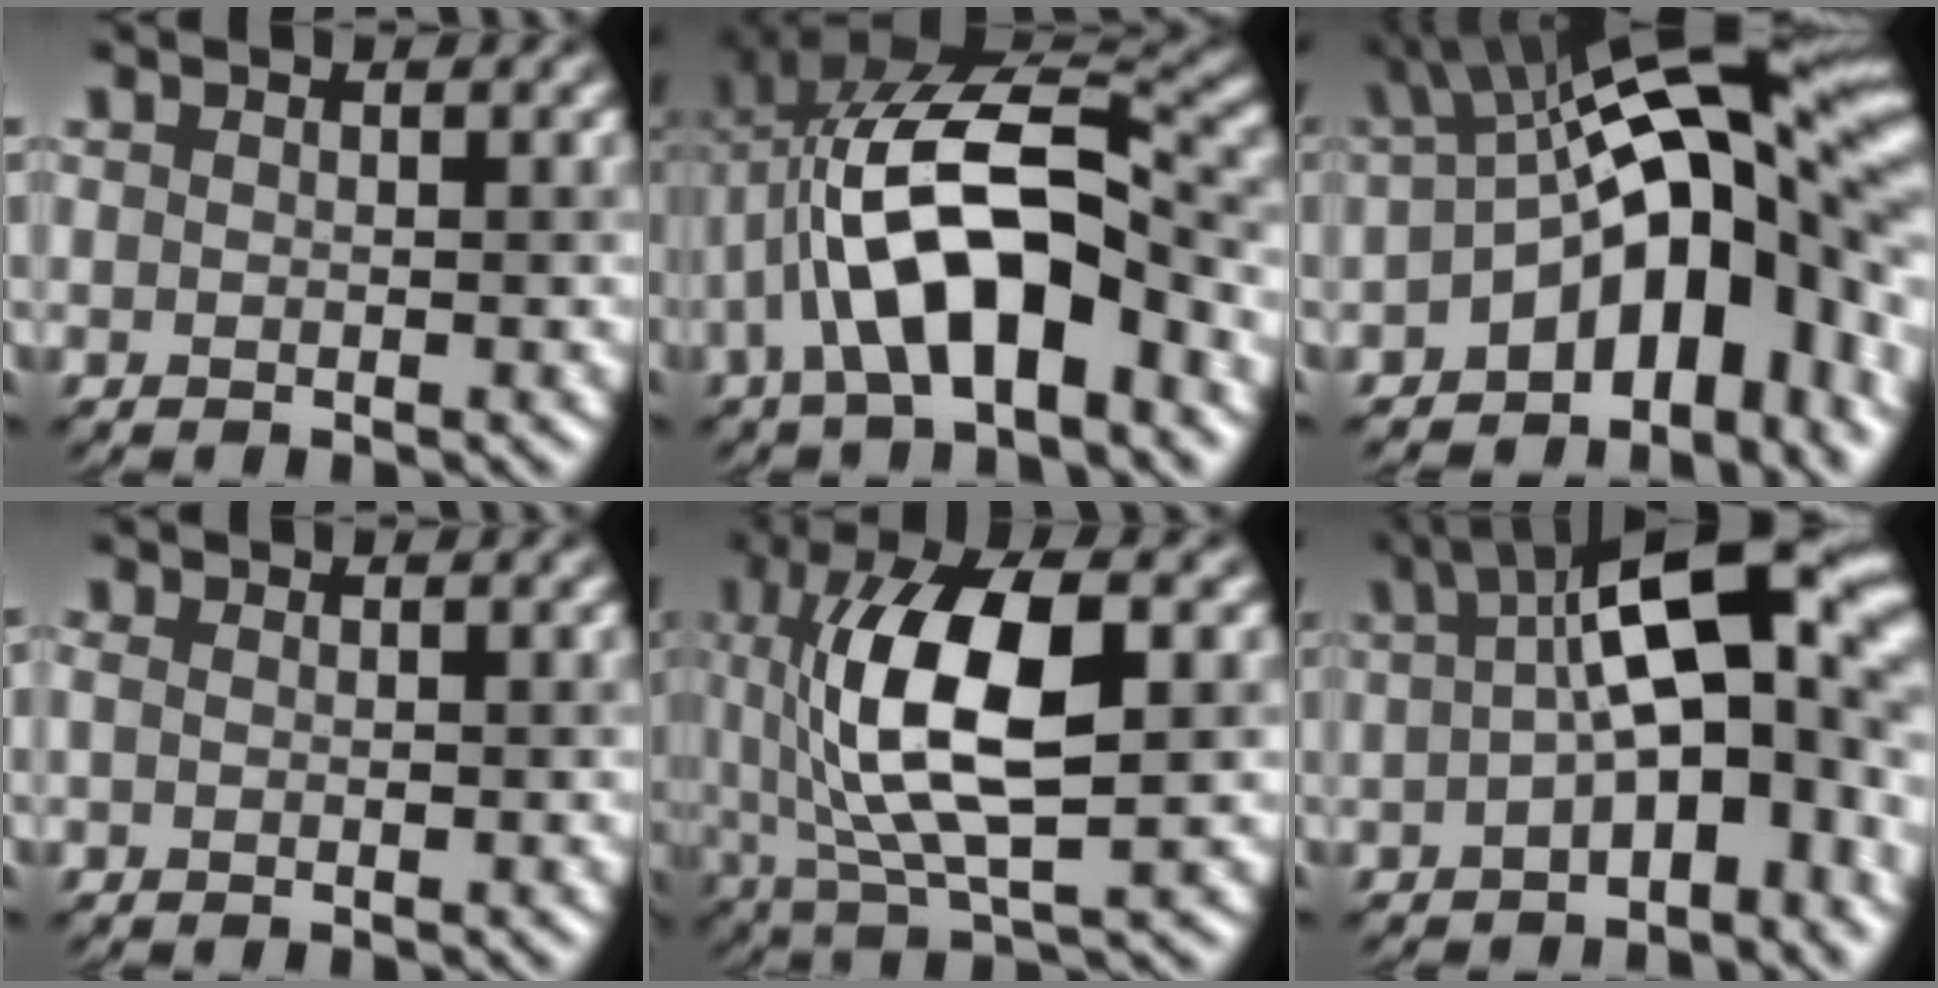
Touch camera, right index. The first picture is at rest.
{"total": 12.0, "force": [-2.5, 5.4, 10.5], "torque": [-0.181, 0.022, -0.045]}
{"total": 15.4, "force": [-1.6, 7.8, 13.3], "torque": [-0.152, 0.026, -0.032]}
{"total": 0.7, "force": [0.0, 0.5, 0.6], "torque": [-0.013, 0.005, -0.001]}
{"total": 10.6, "force": [1.4, 3.7, 9.8], "torque": [-0.176, 0.017, 0.027]}
{"total": 12.9, "force": [0.8, 5.3, 11.8], "torque": [-0.156, 0.030, 0.003]}